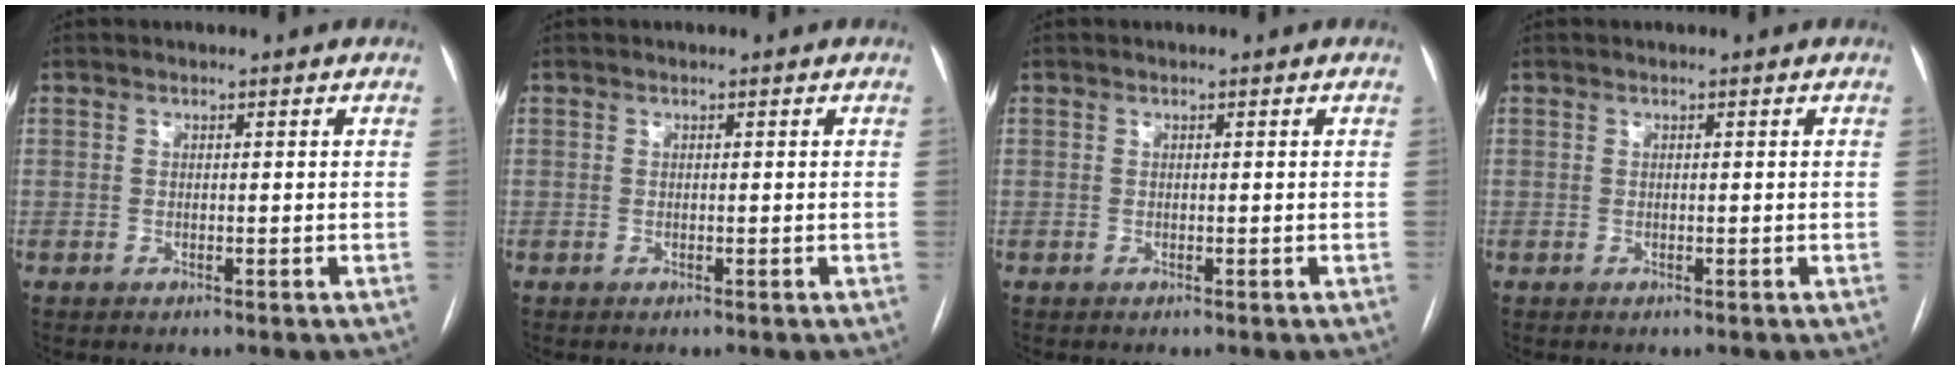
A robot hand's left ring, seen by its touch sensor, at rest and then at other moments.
{"total": 0.0}
{"total": 0.0}
{"total": 0.0}